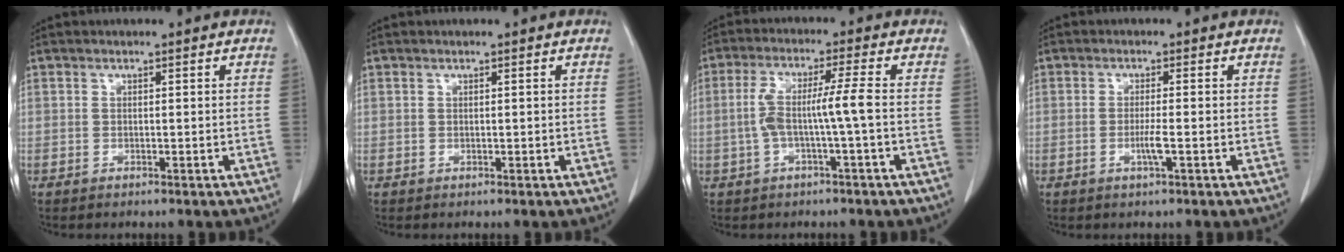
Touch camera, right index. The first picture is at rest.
{"total": 0.0}
{"total": 6.3, "force": [-0.9, -0.3, 6.2], "torque": [-0.129, 0.019, -0.015]}
{"total": 2.4, "force": [-0.8, -0.2, 2.3], "torque": [-0.048, -0.005, -0.016]}